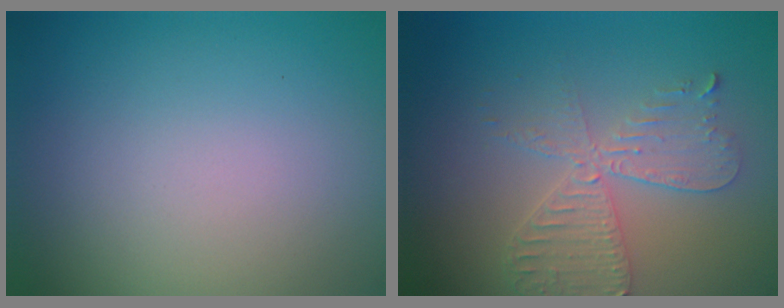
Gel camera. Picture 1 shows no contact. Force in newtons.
{"total": 4.1, "press": 3.6, "slide": 1.9}